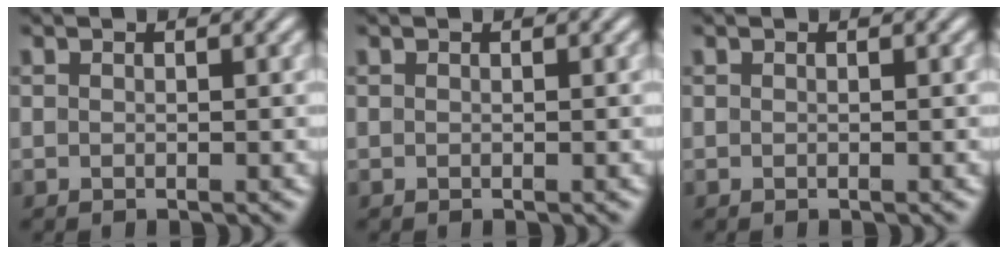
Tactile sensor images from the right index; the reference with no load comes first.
{"total": 0.0}
{"total": 0.0}